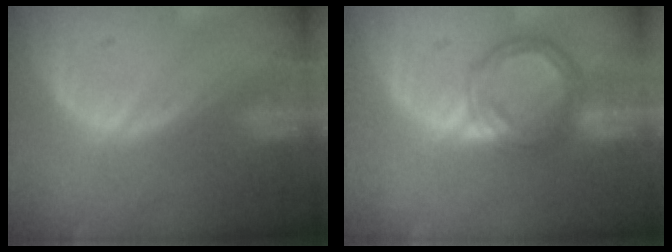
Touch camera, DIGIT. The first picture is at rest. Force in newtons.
{"total": 5.9, "press": 5.9, "slide": 0.3}